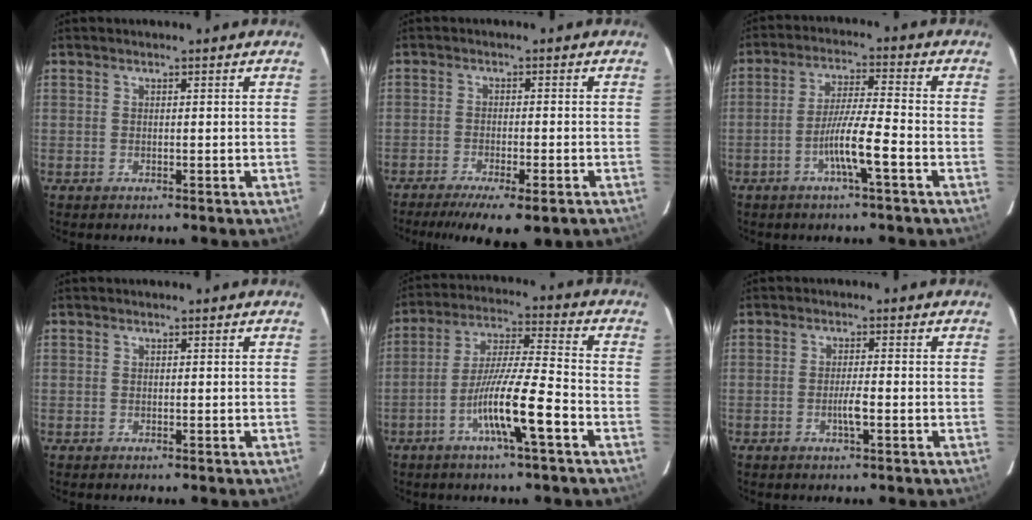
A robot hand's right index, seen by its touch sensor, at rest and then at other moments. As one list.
[{"total": 11.0, "force": [-8.3, 1.7, 7.1], "torque": [-0.097, -0.019, -0.123]}, {"total": 7.3, "force": [-3.0, -0.3, 6.6], "torque": [-0.124, 0.004, -0.056]}, {"total": 0.0}, {"total": 11.3, "force": [-4.9, -0.1, 10.2], "torque": [-0.191, 0.002, -0.091]}, {"total": 2.3, "force": [-0.8, 0.0, 2.2], "torque": [-0.042, 0.000, -0.015]}]